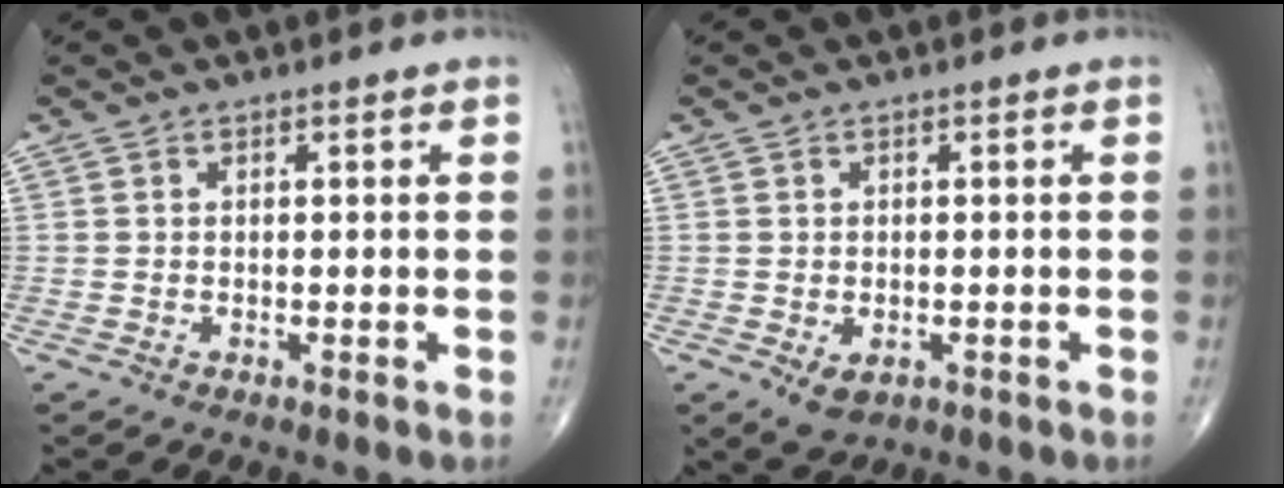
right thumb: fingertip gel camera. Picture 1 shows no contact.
{"total": 3.3, "force": [-1.1, 2.1, 2.2], "torque": [-0.031, -0.002, -0.008]}